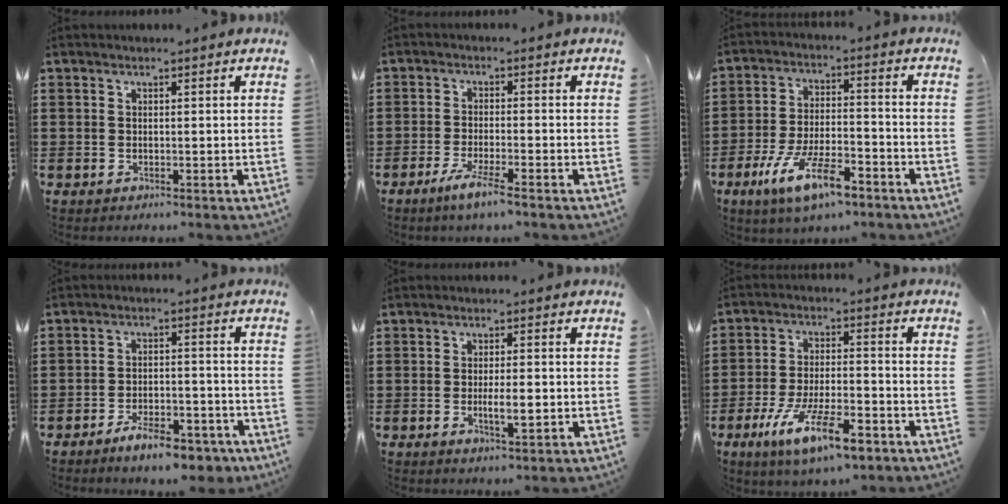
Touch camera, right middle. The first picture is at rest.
{"total": 4.0, "force": [-2.8, -0.2, 2.9], "torque": [-0.061, -0.010, -0.051]}
{"total": 10.1, "force": [-6.2, 2.9, 7.5], "torque": [-0.162, -0.003, -0.118]}
{"total": 7.5, "force": [-6.0, 1.7, 4.0], "torque": [-0.070, 0.007, -0.111]}
{"total": 4.2, "force": [-1.1, 1.3, 3.9], "torque": [-0.056, 0.001, -0.021]}
{"total": 11.3, "force": [-6.7, 3.3, 8.5], "torque": [-0.176, 0.002, -0.127]}